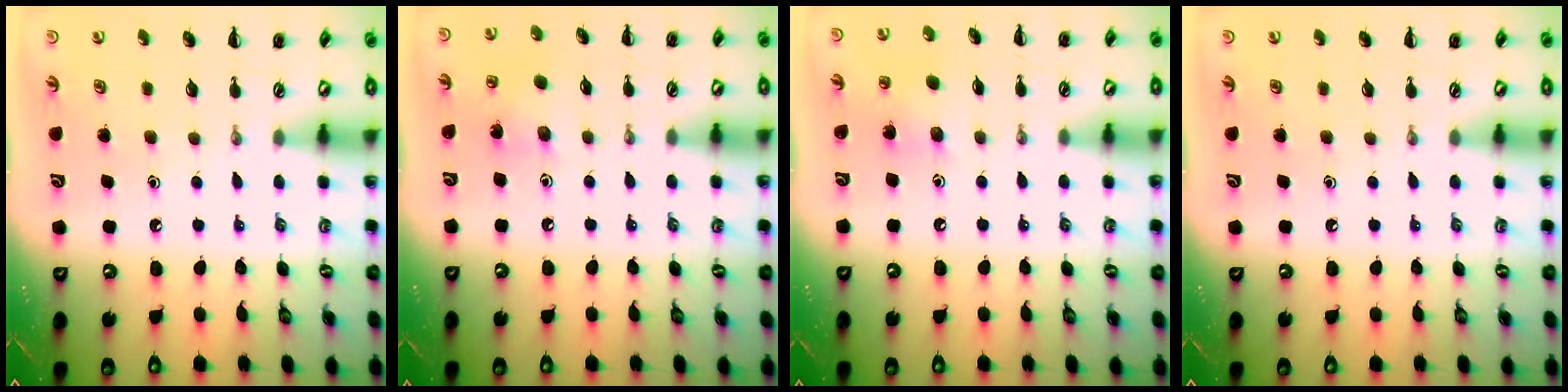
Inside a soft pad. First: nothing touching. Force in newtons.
{"total": 4.3, "press": 4.2, "slide": 1.1}
{"total": 7.1, "press": 6.9, "slide": 1.3}
{"total": 0.0}